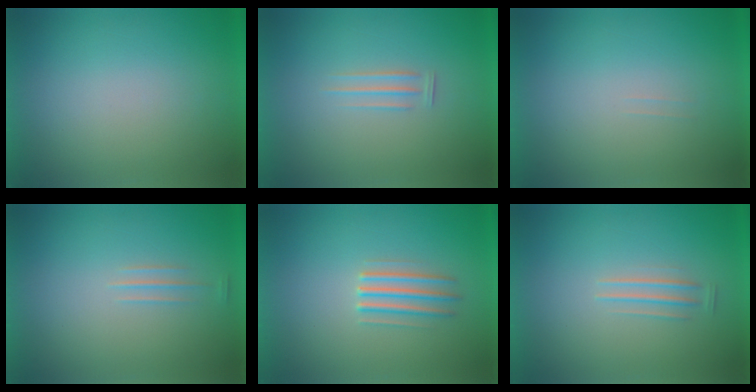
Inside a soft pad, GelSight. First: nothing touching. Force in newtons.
{"total": 1.9}
{"total": 1.1}
{"total": 1.1}
{"total": 2.7}
{"total": 1.6}